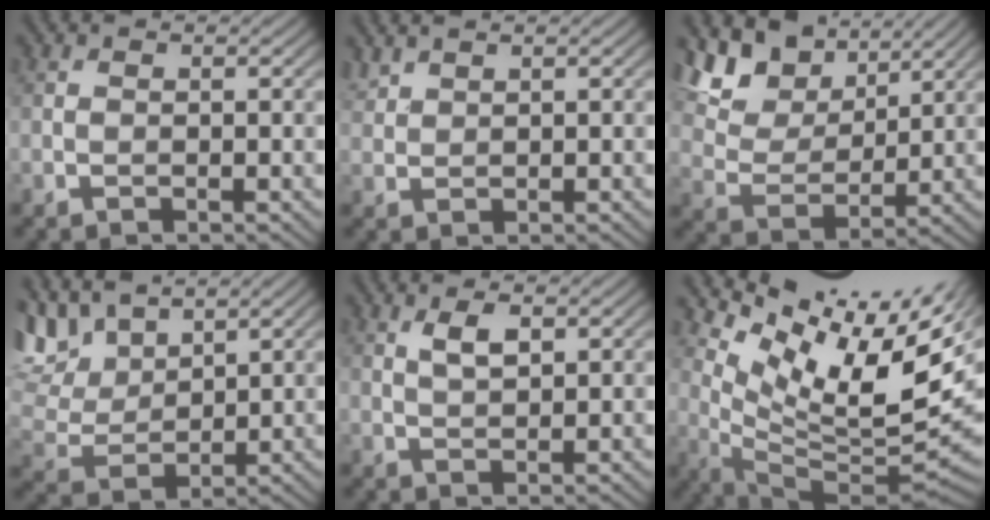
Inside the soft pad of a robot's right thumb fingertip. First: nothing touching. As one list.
[{"total": 1.9, "force": [1.7, 0.6, 0.6], "torque": [-0.018, 0.006, 0.043]}, {"total": 11.7, "force": [7.8, 6.2, 6.2], "torque": [-0.171, 0.000, 0.148]}, {"total": 9.3, "force": [6.4, 3.8, 5.6], "torque": [-0.158, 0.014, 0.122]}, {"total": 2.7, "force": [1.2, 1.1, 2.2], "torque": [-0.047, 0.001, 0.026]}, {"total": 15.0, "force": [7.3, 5.4, 11.9], "torque": [-0.195, 0.002, 0.147]}]